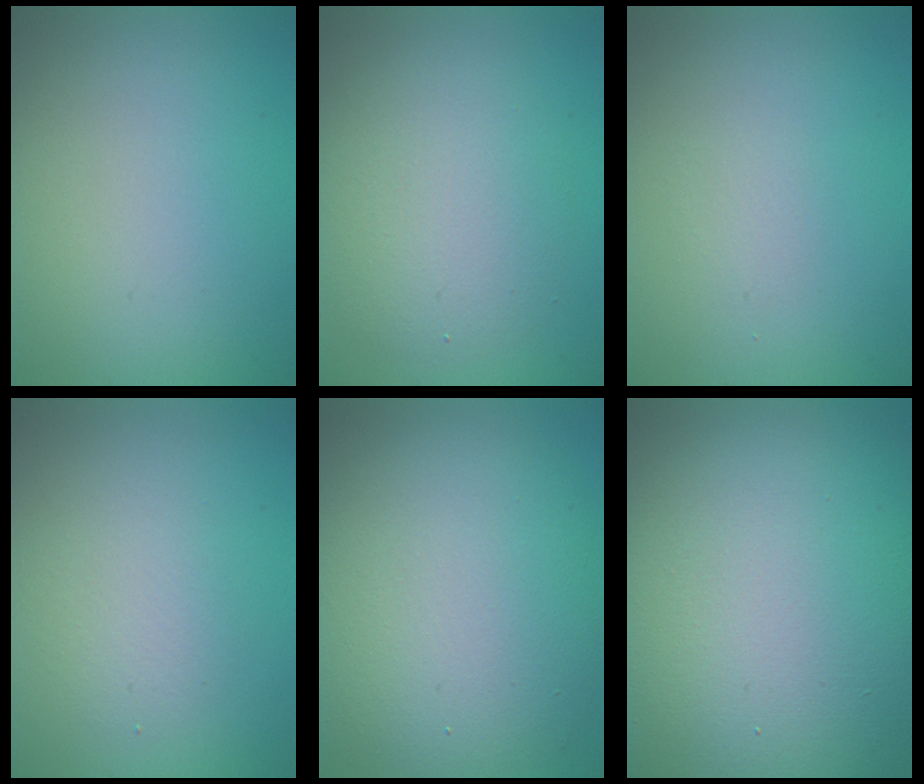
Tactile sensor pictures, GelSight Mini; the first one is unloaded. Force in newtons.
{"total": 4.6, "press": 4.6, "slide": 0.1}
{"total": 0.8, "press": 0.8, "slide": 0.1}
{"total": 2.4, "press": 2.4, "slide": 0.1}
{"total": 11.6, "press": 11.6, "slide": 0.7}
{"total": 21.2, "press": 21.2, "slide": 1.7}